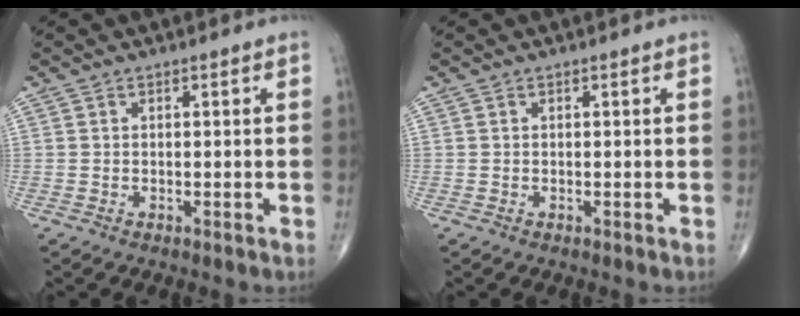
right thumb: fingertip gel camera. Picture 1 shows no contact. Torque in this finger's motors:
{"motor_torque": [0.01, 0.01, -0.04, -0.03, 0.00]}